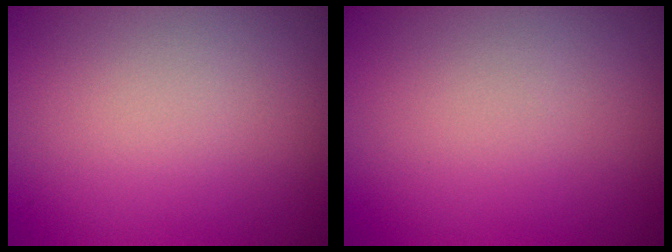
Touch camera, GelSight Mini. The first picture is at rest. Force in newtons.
{"total": 0.0}